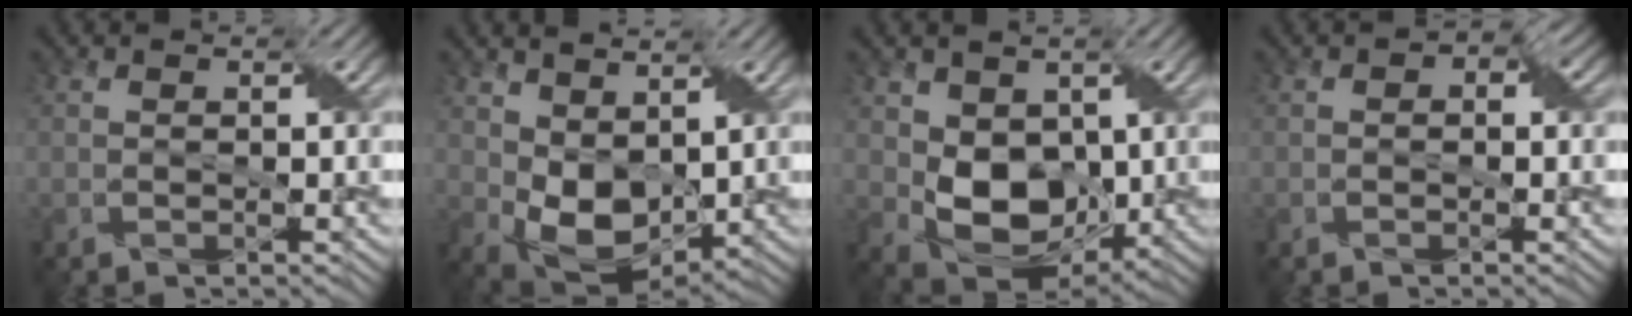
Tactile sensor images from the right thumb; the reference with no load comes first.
{"total": 7.3, "force": [2.0, 4.7, 5.2], "torque": [-0.123, -0.010, 0.042]}
{"total": 8.3, "force": [0.7, 6.2, 5.4], "torque": [-0.120, -0.018, 0.017]}
{"total": 2.0, "force": [0.2, 1.3, 1.5], "torque": [-0.016, 0.002, -0.001]}